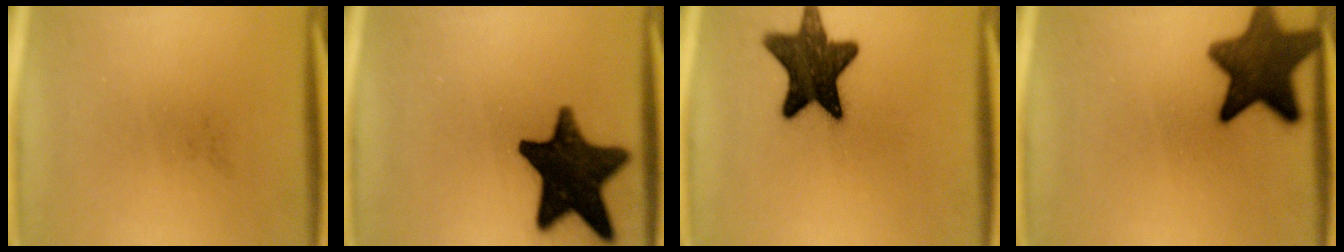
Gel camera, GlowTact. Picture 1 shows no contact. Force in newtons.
{"total": 17.0}
{"total": 13.7}
{"total": 12.7}